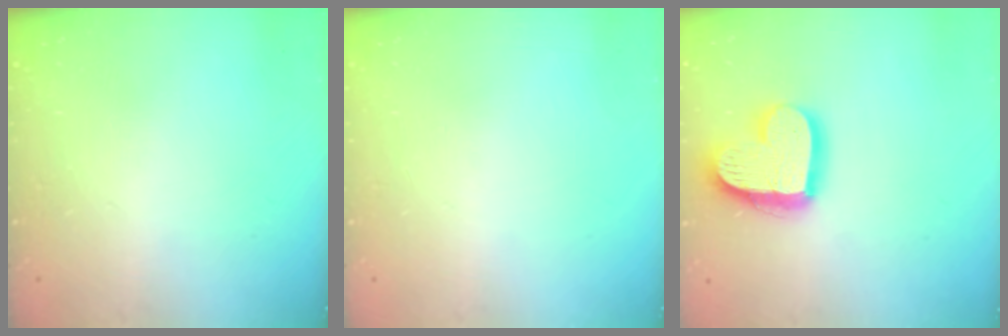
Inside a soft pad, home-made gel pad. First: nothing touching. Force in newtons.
{"total": 0.0}
{"total": 17.4, "press": 17.3, "slide": 1.6}